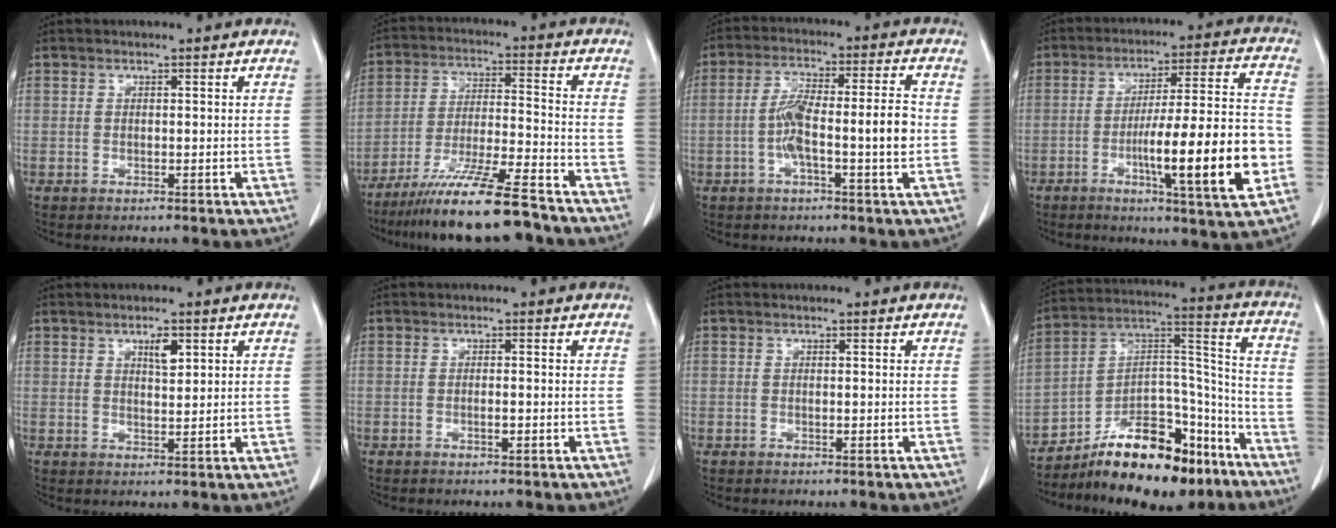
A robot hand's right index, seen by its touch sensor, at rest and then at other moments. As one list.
[{"total": 14.2, "force": [-11.3, 0.2, 8.5], "torque": [-0.151, -0.027, -0.195]}, {"total": 9.3, "force": [-1.6, 1.1, 9.1], "torque": [-0.164, 0.021, -0.033]}, {"total": 17.1, "force": [-5.1, 0.7, 16.4], "torque": [-0.249, 0.001, -0.075]}, {"total": 2.9, "force": [1.6, 1.0, 2.3], "torque": [-0.038, -0.004, 0.028]}, {"total": 0.9, "force": [-0.3, 0.2, 0.8], "torque": [-0.018, 0.000, -0.005]}, {"total": 0.0}, {"total": 19.0, "force": [-13.6, 7.1, 11.2], "torque": [-0.172, 0.042, -0.218]}]